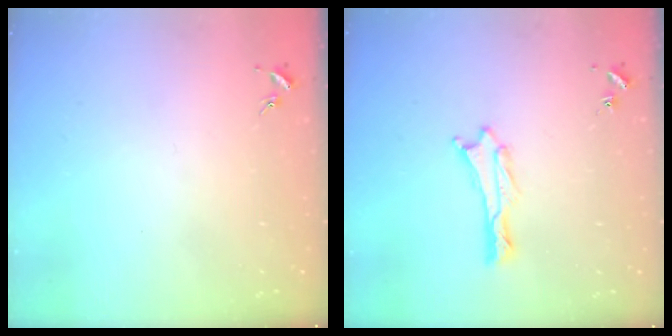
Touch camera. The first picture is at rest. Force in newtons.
{"total": 0.8, "press": 0.7, "slide": 0.1}